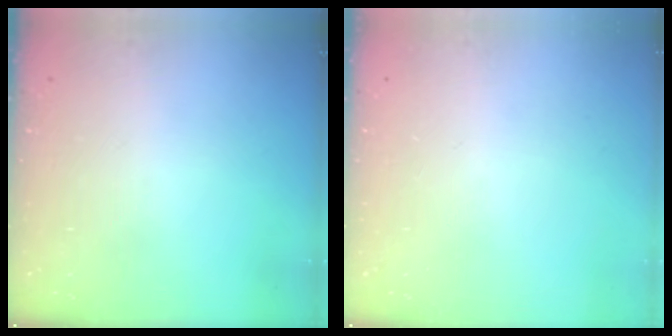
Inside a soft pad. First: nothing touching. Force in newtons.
{"total": 0.0}